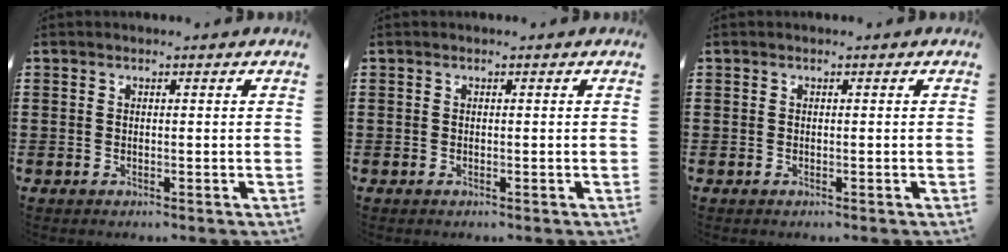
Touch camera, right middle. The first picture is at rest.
{"total": 0.0}
{"total": 0.0}